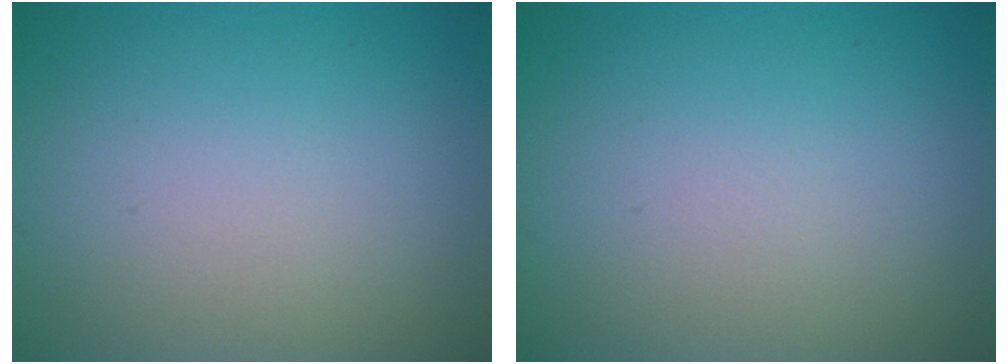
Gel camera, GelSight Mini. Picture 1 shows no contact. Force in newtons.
{"total": 0.0}